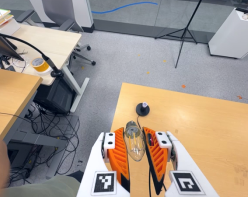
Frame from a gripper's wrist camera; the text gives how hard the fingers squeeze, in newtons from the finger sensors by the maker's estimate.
{"total": 19.5, "left": 22.0, "right": 16.9}